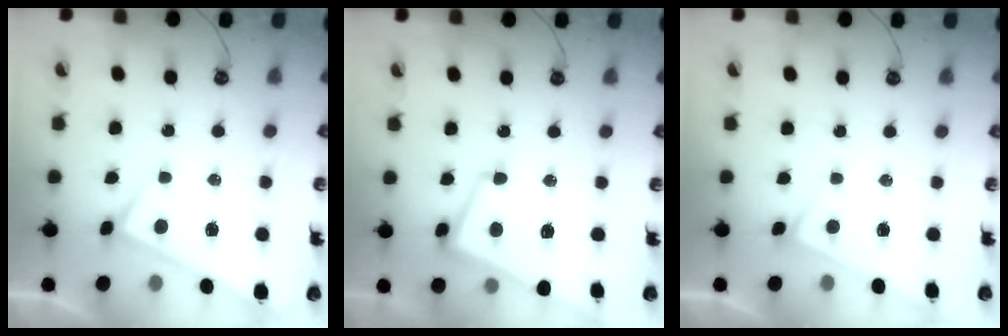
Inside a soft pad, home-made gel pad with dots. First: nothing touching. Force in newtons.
{"total": 1.5, "press": 1.2, "slide": 0.8}
{"total": 3.5, "press": 3.5, "slide": 0.2}